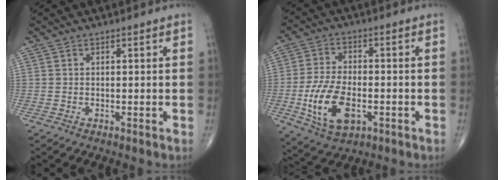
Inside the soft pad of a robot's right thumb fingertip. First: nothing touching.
{"total": 12.4, "force": [-3.4, 6.8, 9.8], "torque": [-0.185, 0.005, -0.055]}